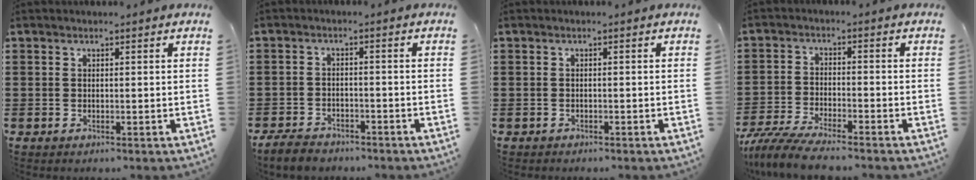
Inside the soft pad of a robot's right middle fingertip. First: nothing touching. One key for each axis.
{"total": 3.4, "fx": -3.2, "fy": 1.0, "fz": 0.8, "tx": -0.025, "ty": 0.001, "tz": -0.067}
{"total": 0.6, "fx": -0.6, "fy": 0.2, "fz": -0.1, "tx": -0.001, "ty": 0.001, "tz": -0.013}
{"total": 6.1, "fx": -5.7, "fy": 0.3, "fz": 2.3, "tx": -0.062, "ty": -0.012, "tz": -0.113}